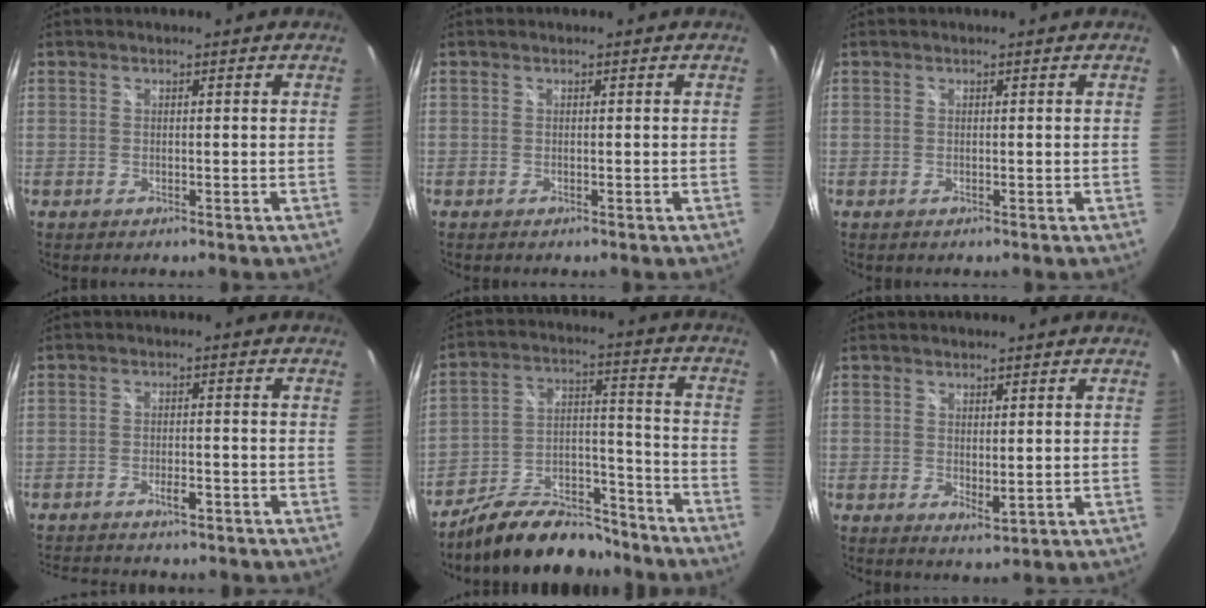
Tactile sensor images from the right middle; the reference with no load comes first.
{"total": 0.7, "force": [0.3, -0.7, -0.1], "torque": [0.006, -0.004, 0.002]}
{"total": 0.0}
{"total": 8.3, "force": [-7.3, 1.9, 3.5], "torque": [-0.080, -0.008, -0.108]}
{"total": 15.1, "force": [-12.6, 5.4, 6.3], "torque": [-0.116, 0.029, -0.197]}
{"total": 1.5, "force": [0.6, 0.2, 1.4], "torque": [-0.019, -0.008, 0.011]}